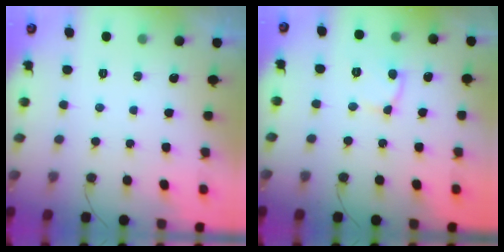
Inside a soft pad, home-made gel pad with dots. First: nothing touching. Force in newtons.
{"total": 6.8, "press": 6.7, "slide": 0.8}